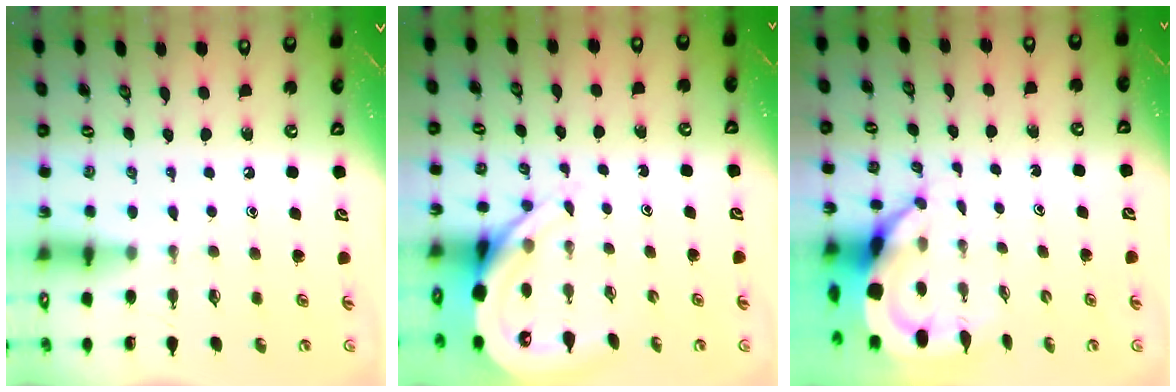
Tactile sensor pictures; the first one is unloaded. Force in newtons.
{"total": 6.1, "press": 6.0, "slide": 0.8}
{"total": 5.9, "press": 5.8, "slide": 0.7}